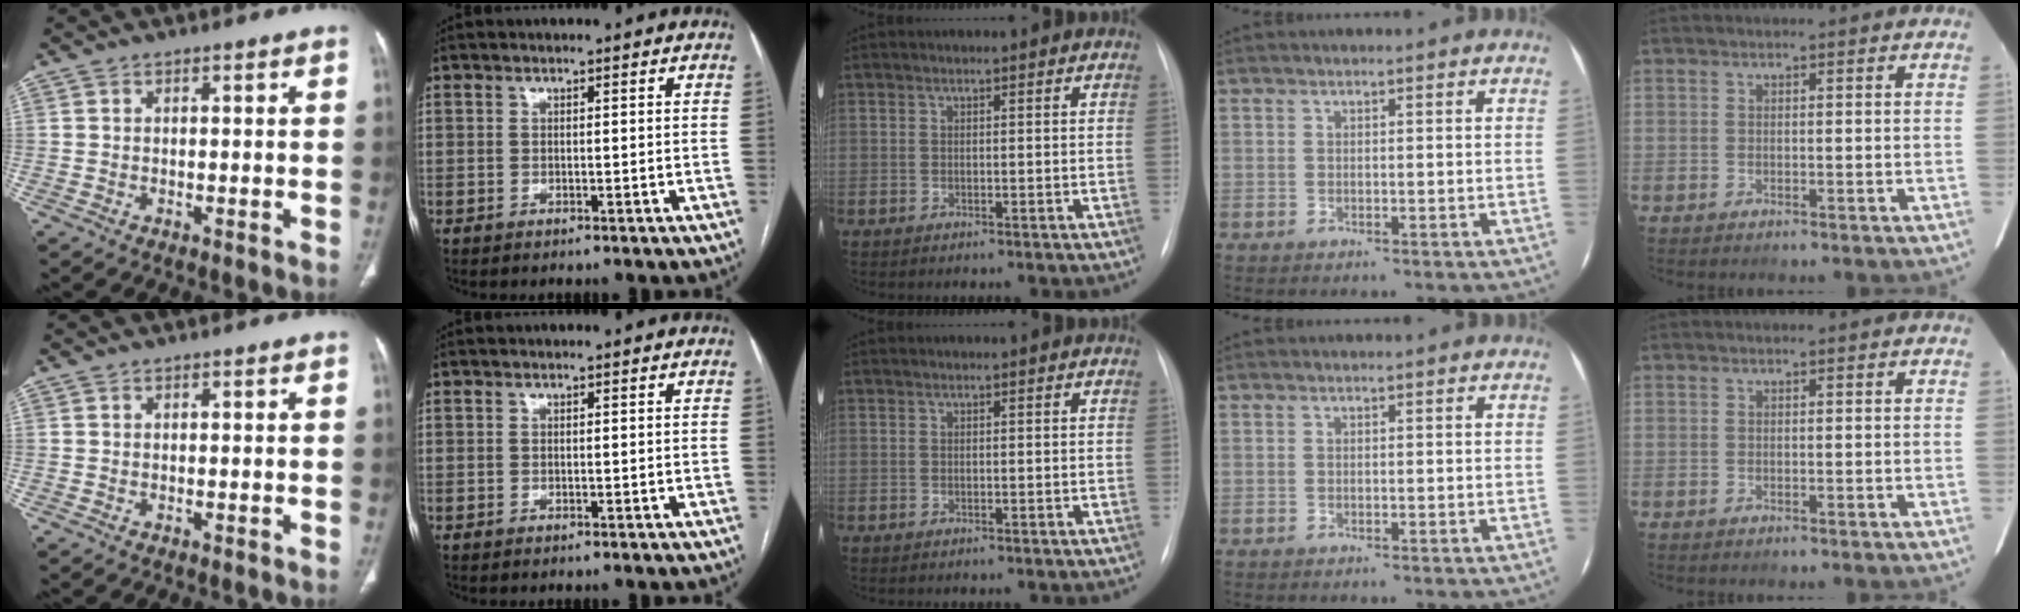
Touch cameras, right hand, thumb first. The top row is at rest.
{}